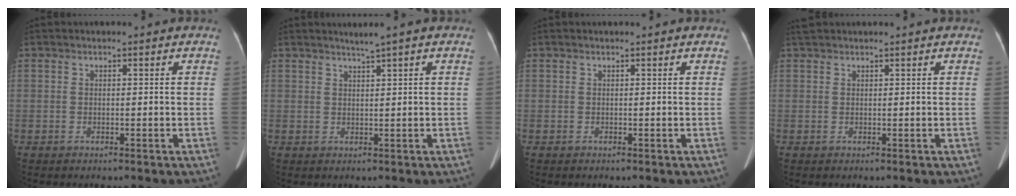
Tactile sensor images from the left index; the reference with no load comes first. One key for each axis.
{"total": 1.8, "fx": 1.3, "fy": -0.6, "fz": 1.0, "tx": -0.021, "ty": -0.001, "tz": 0.028}
{"total": 0.0}
{"total": 1.8, "fx": 1.7, "fy": 0.3, "fz": 0.6, "tx": -0.017, "ty": 0.029, "tz": 0.034}